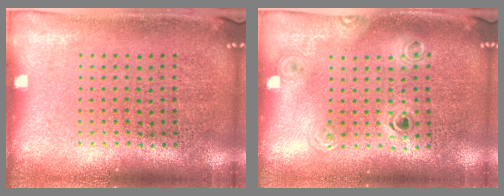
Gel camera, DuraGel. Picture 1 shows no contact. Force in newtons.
{"total": 1.2, "press": 1.0, "slide": 0.7}